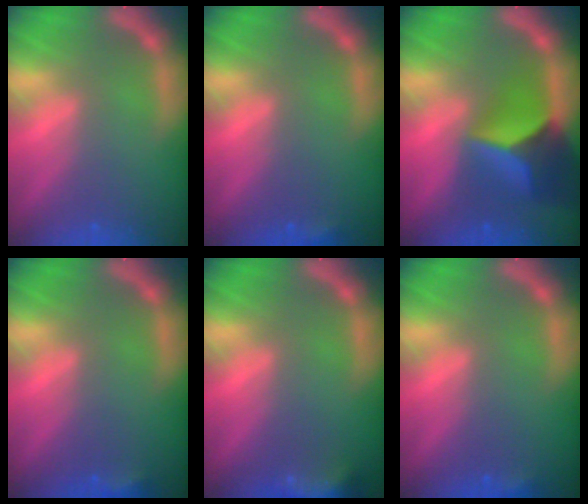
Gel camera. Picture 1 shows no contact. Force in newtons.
{"total": 0.9}
{"total": 8.9}
{"total": 1.4}
{"total": 5.9}
{"total": 0.9}